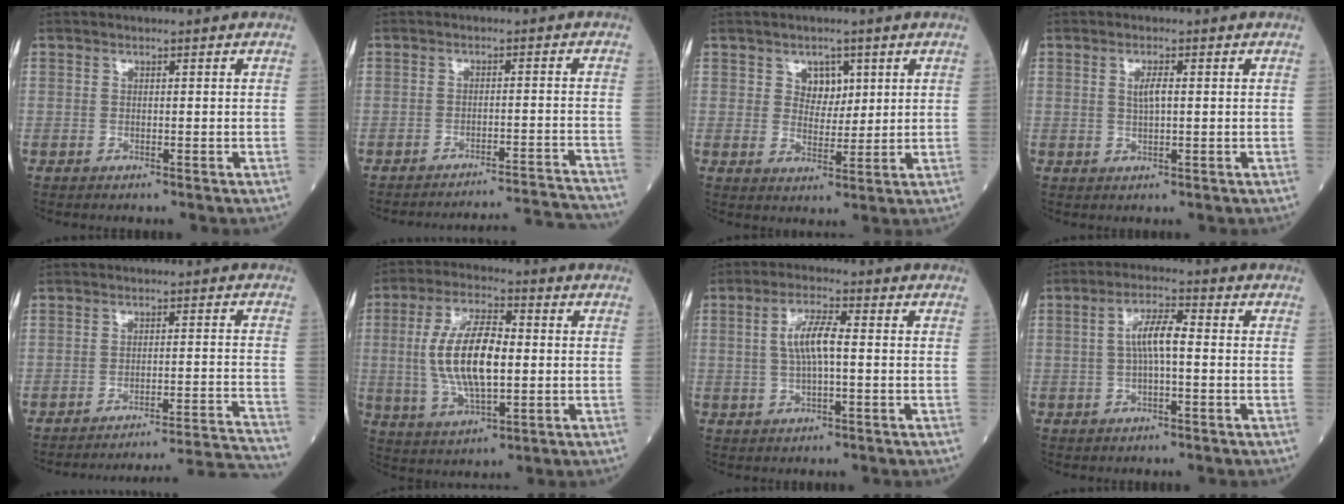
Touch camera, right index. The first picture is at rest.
{"total": 13.5, "force": [-13.2, -2.7, 0.8], "torque": [0.013, -0.007, -0.170]}
{"total": 3.9, "force": [1.8, 2.9, 1.9], "torque": [-0.022, 0.003, 0.030]}
{"total": 2.2, "force": [0.4, 0.5, 2.1], "torque": [-0.041, 0.000, 0.008]}
{"total": 19.0, "force": [-18.4, -3.6, 3.0], "torque": [-0.005, -0.022, -0.238]}
{"total": 12.8, "force": [0.3, 4.4, 12.0], "torque": [-0.245, 0.007, 0.008]}
{"total": 5.6, "force": [0.3, 1.1, 5.5], "torque": [-0.112, 0.012, 0.005]}
{"total": 5.3, "force": [0.0, 1.2, 5.2], "torque": [-0.100, 0.017, -0.003]}